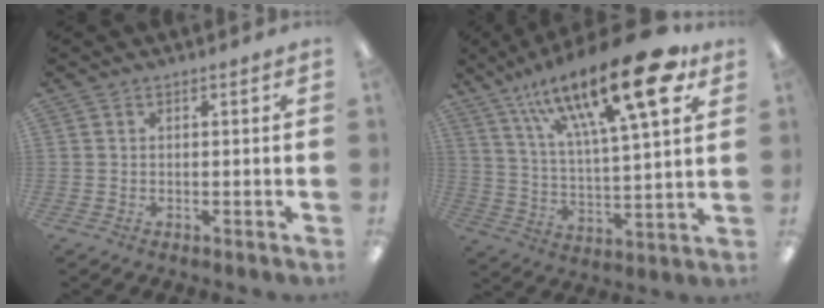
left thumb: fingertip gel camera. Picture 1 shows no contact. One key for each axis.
{"total": 24.6, "fx": 14.8, "fy": 7.1, "fz": 18.3, "tx": -0.295, "ty": -0.074, "tz": 0.235}